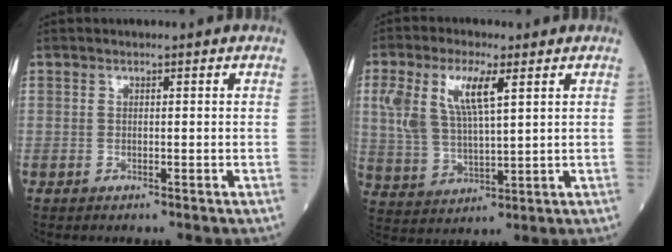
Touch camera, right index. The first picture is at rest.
{"total": 9.7, "force": [3.9, 3.0, 8.3], "torque": [-0.192, 0.015, 0.084]}